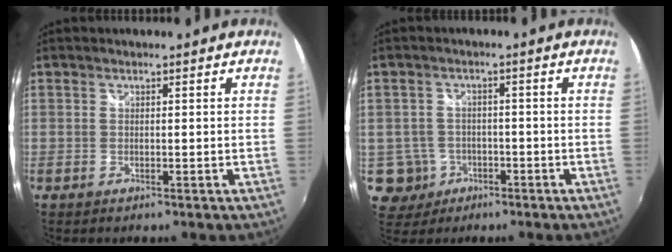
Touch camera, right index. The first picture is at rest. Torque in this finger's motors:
{"motor_torque": [-0.44, 0.28, -0.84, -0.22]}